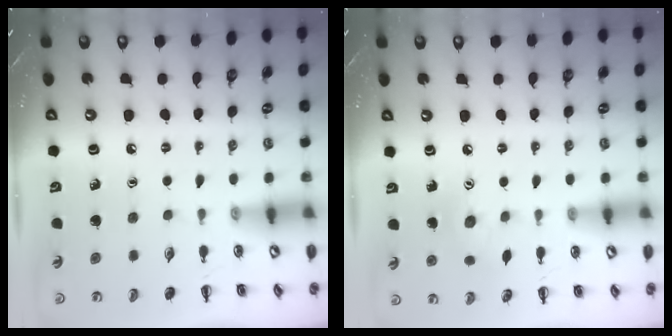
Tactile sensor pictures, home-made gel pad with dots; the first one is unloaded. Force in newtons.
{"total": 6.6, "press": 6.6, "slide": 1.0}